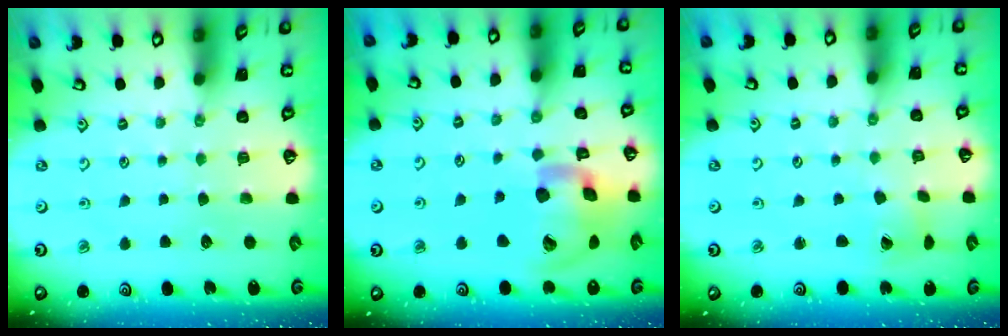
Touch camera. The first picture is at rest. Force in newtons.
{"total": 19.2, "press": 19.0, "slide": 3.2}
{"total": 2.9, "press": 2.8, "slide": 0.4}